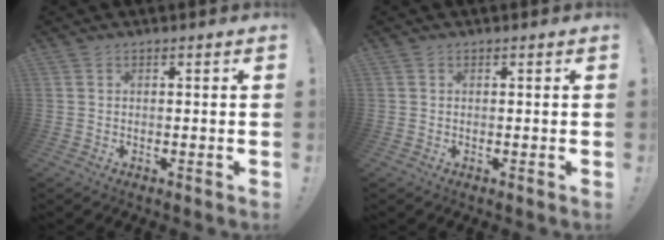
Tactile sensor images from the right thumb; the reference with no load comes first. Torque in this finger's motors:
{"motor_torque": [-0.27, 0.01, -0.14, 0.17, 0.03]}